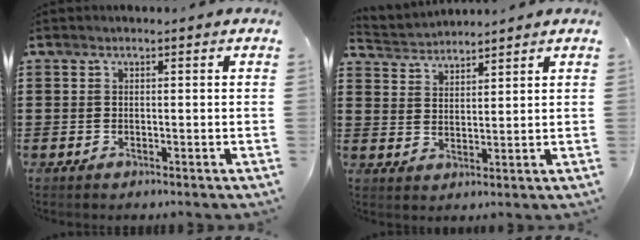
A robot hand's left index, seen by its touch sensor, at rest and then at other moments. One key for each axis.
{"total": 2.8, "fx": 2.7, "fy": 0.2, "fz": -0.5, "tx": -0.003, "ty": -0.010, "tz": 0.050}